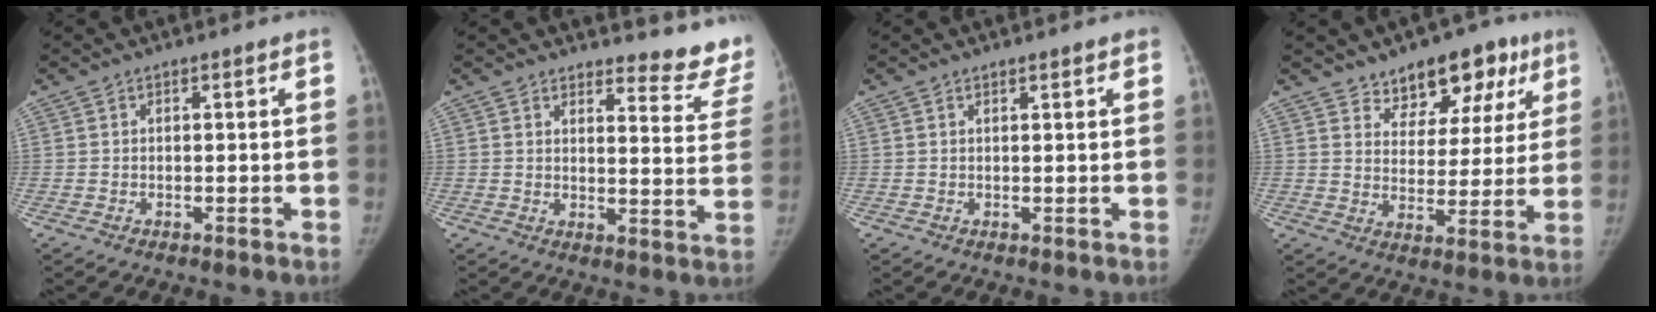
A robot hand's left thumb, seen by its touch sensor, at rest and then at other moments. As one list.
[{"total": 12.8, "force": [12.4, 2.7, 1.2], "torque": [0.030, -0.134, 0.117]}, {"total": 1.1, "force": [0.9, 0.2, 0.6], "torque": [-0.005, -0.002, 0.012]}, {"total": 12.3, "force": [8.1, 7.5, 5.4], "torque": [-0.015, -0.030, 0.116]}]